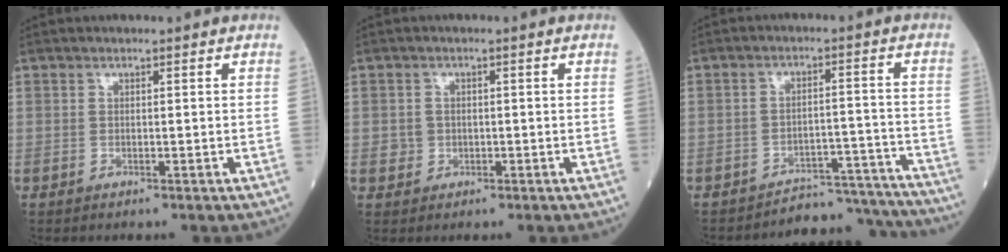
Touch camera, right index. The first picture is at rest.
{"total": 1.8, "force": [-0.2, 1.8, 0.4], "torque": [-0.002, 0.006, 0.003]}
{"total": 10.8, "force": [-10.6, 1.7, -1.2], "torque": [0.037, 0.049, -0.136]}